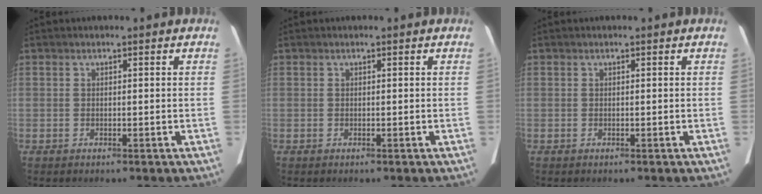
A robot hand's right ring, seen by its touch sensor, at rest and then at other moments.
{"total": 0.0}
{"total": 0.0}